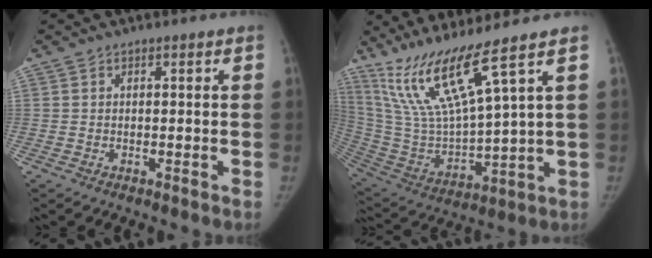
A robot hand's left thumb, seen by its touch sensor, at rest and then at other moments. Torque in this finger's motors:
{"motor_torque": [1.27, 1.22, 1.13, -1.65, 0.11]}